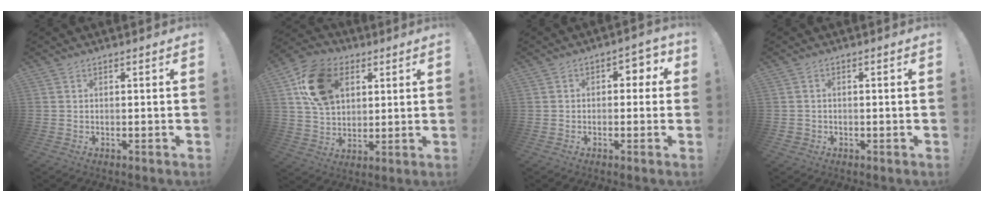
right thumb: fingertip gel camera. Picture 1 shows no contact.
{"total": 18.0, "force": [6.7, 12.9, 10.7], "torque": [-0.151, -0.016, 0.133]}
{"total": 4.2, "force": [0.1, 3.2, 2.7], "torque": [-0.021, 0.000, -0.004]}
{"total": 1.3, "force": [-0.6, 1.1, 0.4], "torque": [-0.005, 0.002, -0.010]}